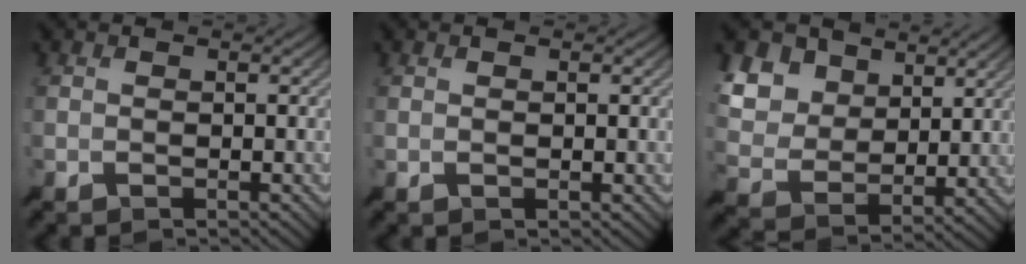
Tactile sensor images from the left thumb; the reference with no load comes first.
{"total": 1.1, "force": [0.2, -1.1, -0.3], "torque": [0.022, 0.010, -0.002]}
{"total": 8.6, "force": [5.5, 3.9, 5.4], "torque": [-0.146, 0.048, 0.117]}